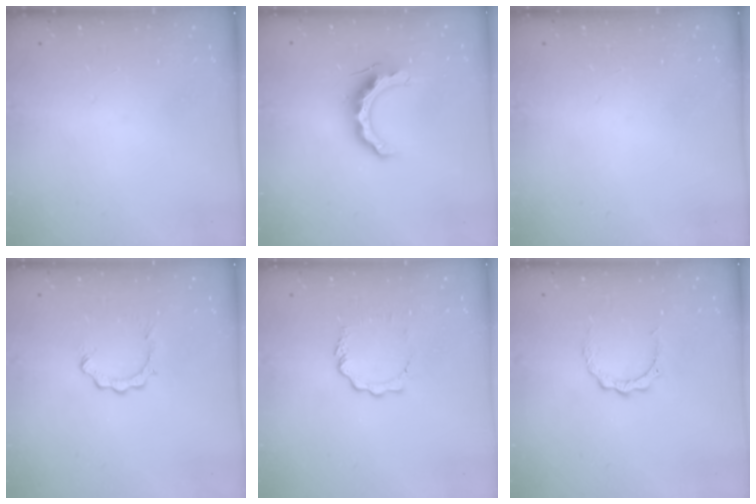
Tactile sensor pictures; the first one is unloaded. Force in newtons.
{"total": 10.8, "press": 10.8, "slide": 0.4}
{"total": 0.0}
{"total": 2.9, "press": 2.9, "slide": 0.4}
{"total": 6.5, "press": 6.5, "slide": 0.6}
{"total": 3.6, "press": 3.6, "slide": 0.4}